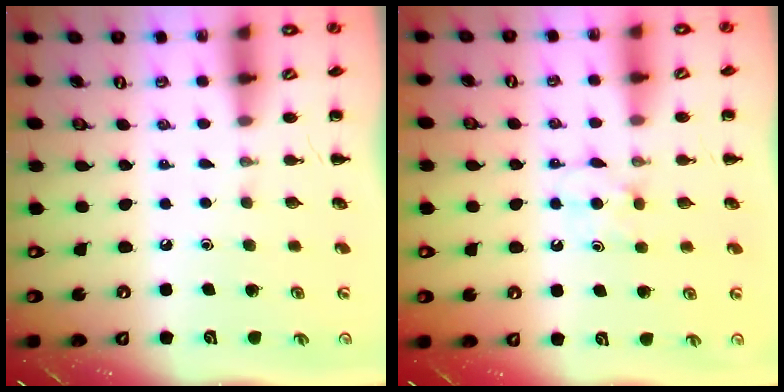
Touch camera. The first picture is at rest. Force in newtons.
{"total": 4.9, "press": 4.7, "slide": 1.4}